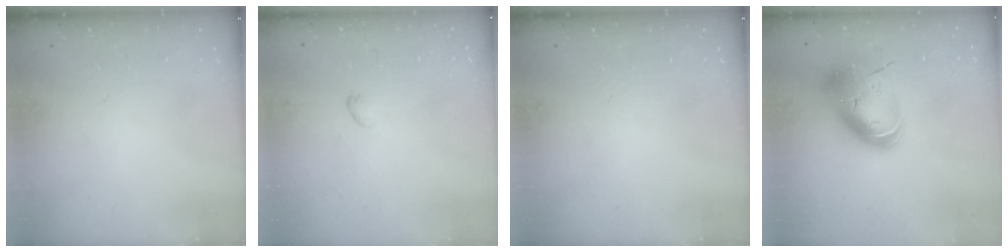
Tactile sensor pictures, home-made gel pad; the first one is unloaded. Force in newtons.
{"total": 2.7, "press": 2.7, "slide": 0.5}
{"total": 0.0}
{"total": 18.7, "press": 18.5, "slide": 3.0}